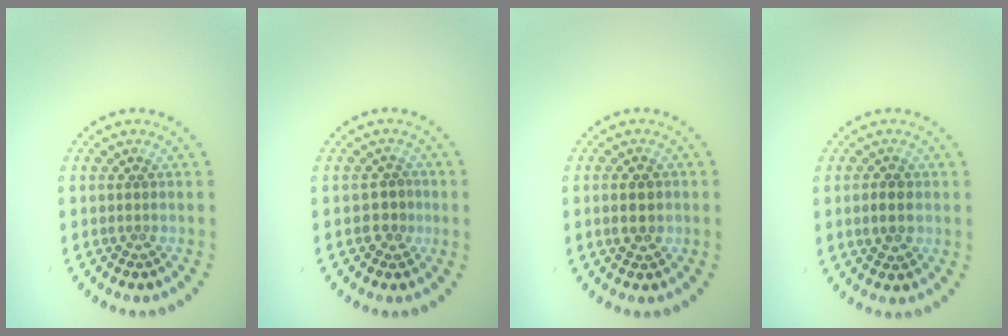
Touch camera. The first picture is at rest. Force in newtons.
{"total": 1.7, "press": 1.6, "slide": 0.8}
{"total": 2.7, "press": 2.7, "slide": 0.2}
{"total": 2.2, "press": 2.2, "slide": 0.1}